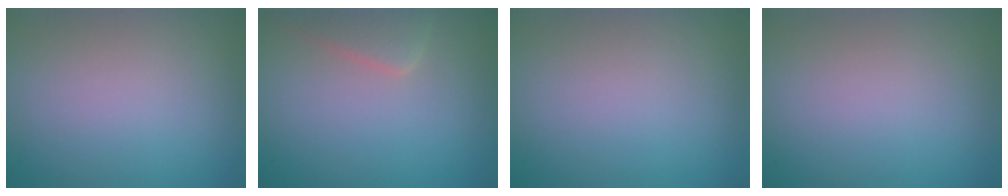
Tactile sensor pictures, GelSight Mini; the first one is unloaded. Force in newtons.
{"total": 2.6, "press": 2.6, "slide": 0.3}
{"total": 0.0}
{"total": 0.0}